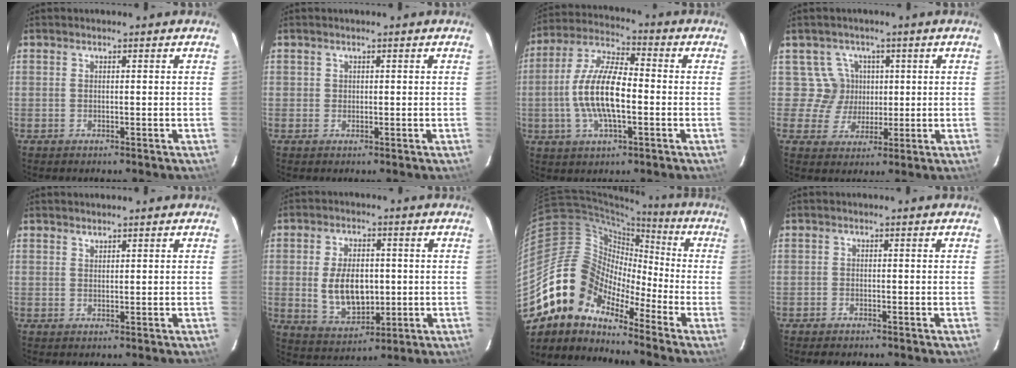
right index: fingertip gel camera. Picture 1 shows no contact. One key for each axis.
{"total": 0.8, "fx": 0.1, "fy": 0.8, "fz": 0.0, "tx": 0.003, "ty": 0.003, "tz": 0.002}
{"total": 13.3, "fx": -2.1, "fy": 4.9, "fz": 12.2, "tx": -0.250, "ty": 0.006, "tz": -0.043}
{"total": 5.5, "fx": 1.0, "fy": 5.4, "fz": 0.0, "tx": 0.001, "ty": 0.010, "tz": 0.015}
{"total": 0.7, "fx": 0.7, "fy": 0.2, "fz": 0.1, "tx": -0.001, "ty": 0.001, "tz": 0.014}
{"total": 10.5, "fx": -0.3, "fy": 6.4, "fz": 8.3, "tx": -0.165, "ty": -0.002, "tz": 0.009}
{"total": 13.9, "fx": -10.5, "fy": 7.3, "fz": 5.6, "tx": -0.095, "ty": 0.021, "tz": -0.221}
{"total": 2.1, "fx": -1.8, "fy": 0.8, "fz": 0.6, "tx": -0.024, "ty": -0.002, "tz": -0.032}